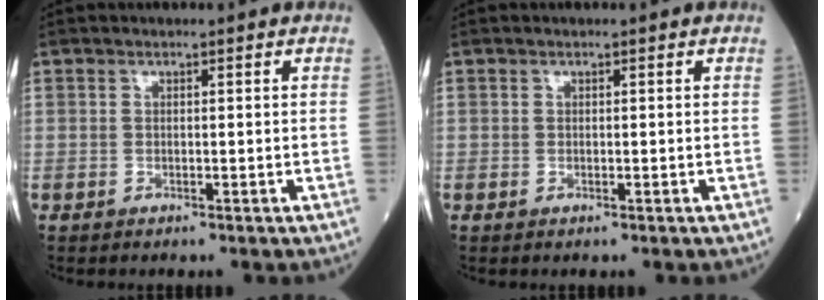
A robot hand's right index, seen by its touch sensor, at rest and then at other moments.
{"total": 0.0}